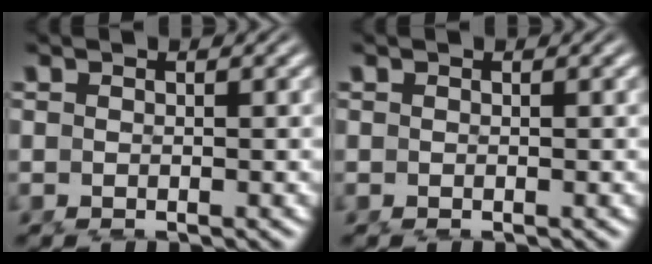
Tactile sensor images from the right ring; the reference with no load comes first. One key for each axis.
{"total": 0.0}